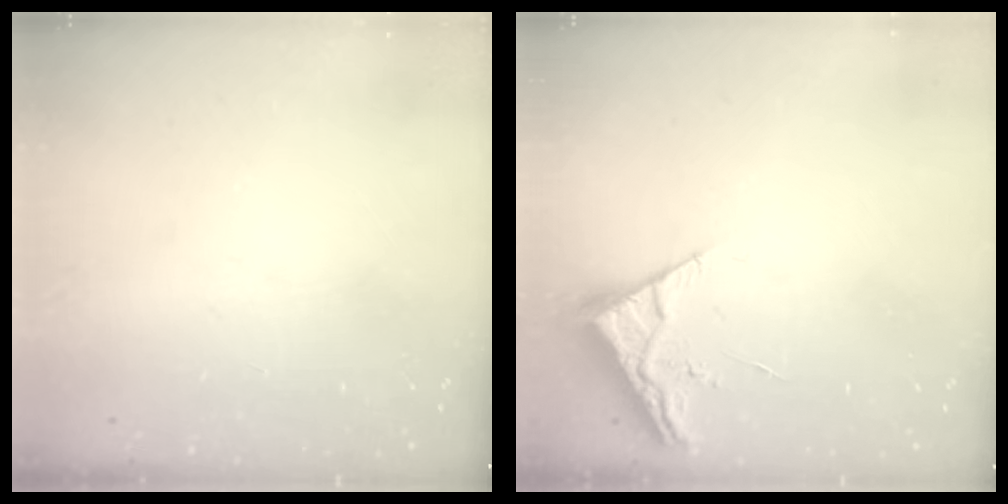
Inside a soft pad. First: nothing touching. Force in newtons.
{"total": 3.9, "press": 3.9, "slide": 0.5}